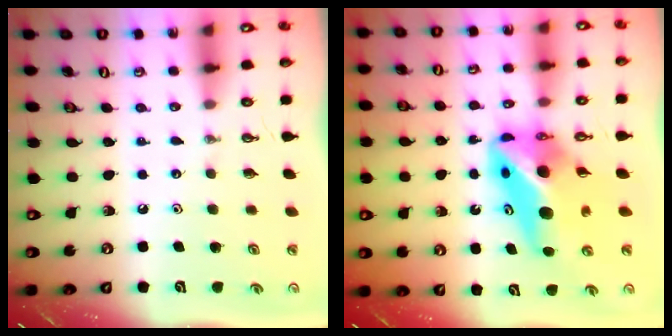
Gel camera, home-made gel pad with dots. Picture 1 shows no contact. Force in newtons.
{"total": 12.6, "press": 12.6, "slide": 1.0}